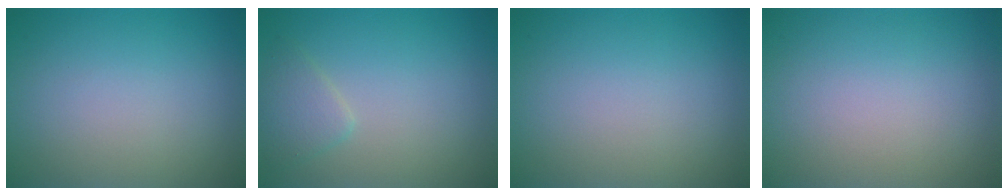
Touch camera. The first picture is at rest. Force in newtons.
{"total": 1.8, "press": 1.8, "slide": 0.2}
{"total": 0.0}
{"total": 0.0}